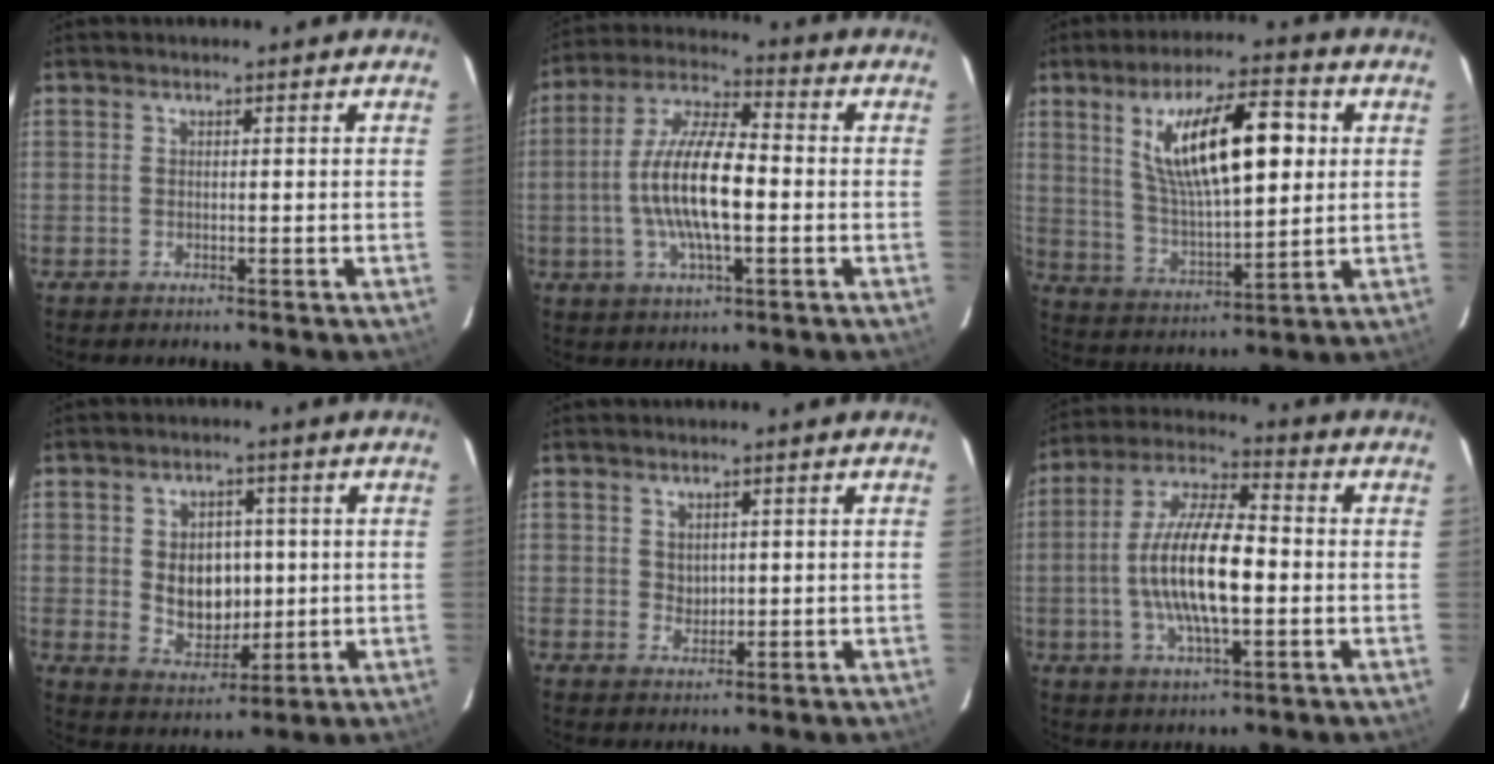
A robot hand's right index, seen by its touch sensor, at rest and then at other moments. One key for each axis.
{"total": 13.9, "fx": -1.9, "fy": 4.4, "fz": 13.0, "tx": -0.258, "ty": 0.004, "tz": -0.037}
{"total": 17.3, "fx": 5.2, "fy": 5.5, "fz": 15.5, "tx": -0.266, "ty": 0.014, "tz": 0.103}
{"total": 8.9, "fx": 0.4, "fy": 6.8, "fz": 5.7, "tx": -0.107, "ty": 0.002, "tz": 0.026}
{"total": 2.2, "fx": 0.8, "fy": 1.8, "fz": 0.7, "tx": -0.006, "ty": 0.001, "tz": 0.020}
{"total": 15.1, "fx": -1.8, "fy": 5.1, "fz": 14.2, "tx": -0.277, "ty": 0.004, "tz": -0.034}